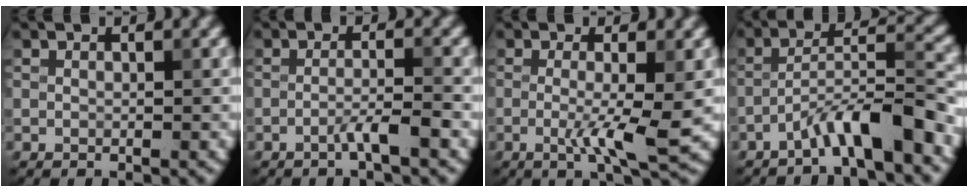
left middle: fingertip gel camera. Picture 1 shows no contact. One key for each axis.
{"total": 2.2, "fx": -1.2, "fy": 0.1, "fz": 1.9, "tx": -0.032, "ty": 0.009, "tz": -0.027}
{"total": 4.5, "fx": -0.6, "fy": 0.7, "fz": 4.4, "tx": -0.076, "ty": -0.013, "tz": -0.012}
{"total": 6.2, "fx": -4.0, "fy": 0.7, "fz": 4.7, "tx": -0.080, "ty": 0.019, "tz": -0.072}